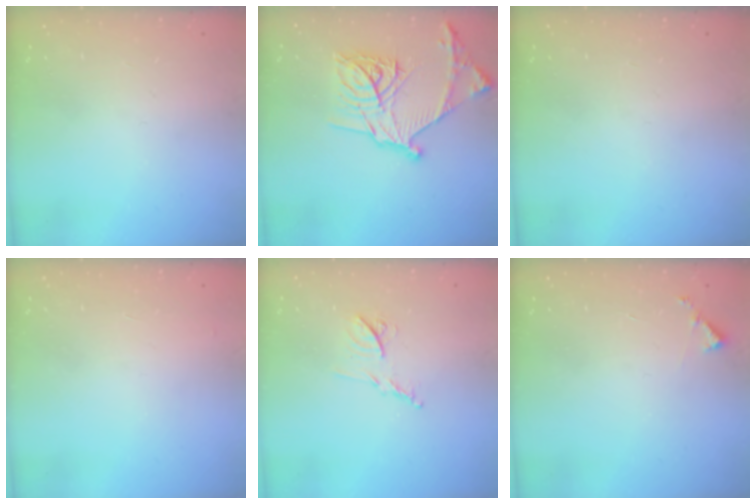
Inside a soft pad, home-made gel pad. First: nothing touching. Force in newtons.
{"total": 21.1, "press": 21.0, "slide": 1.2}
{"total": 0.0}
{"total": 2.9, "press": 2.9, "slide": 0.1}
{"total": 8.7, "press": 8.7, "slide": 0.4}
{"total": 3.6, "press": 3.6, "slide": 0.3}